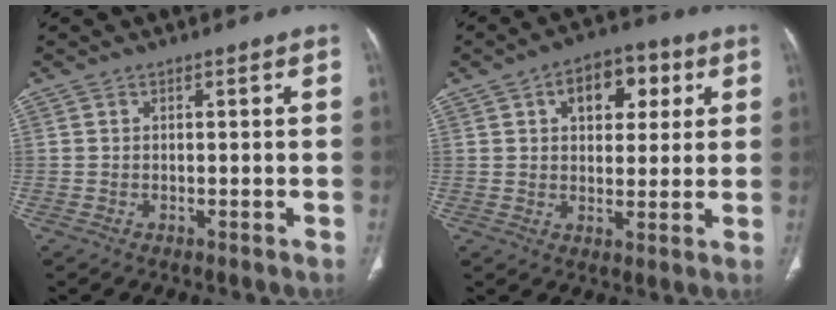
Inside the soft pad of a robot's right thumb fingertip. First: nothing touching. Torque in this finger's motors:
{"motor_torque": [-0.49, 0.70, 0.33, 0.22, 0.16]}